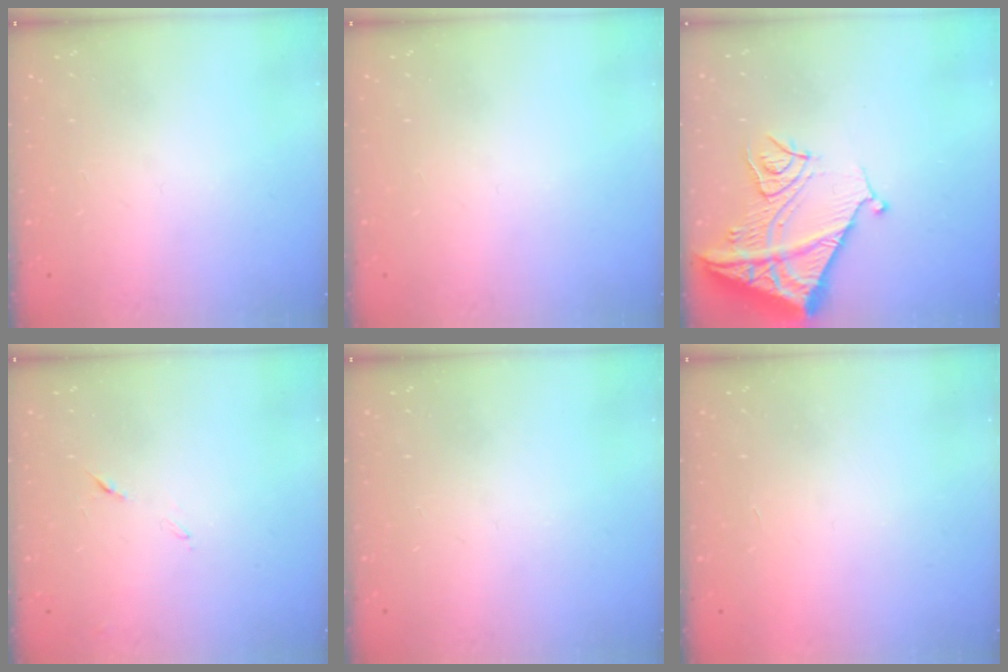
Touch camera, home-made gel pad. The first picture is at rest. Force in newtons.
{"total": 0.0}
{"total": 13.8, "press": 13.7, "slide": 1.4}
{"total": 6.1, "press": 6.1, "slide": 0.6}
{"total": 0.0}
{"total": 1.7, "press": 1.7, "slide": 0.1}